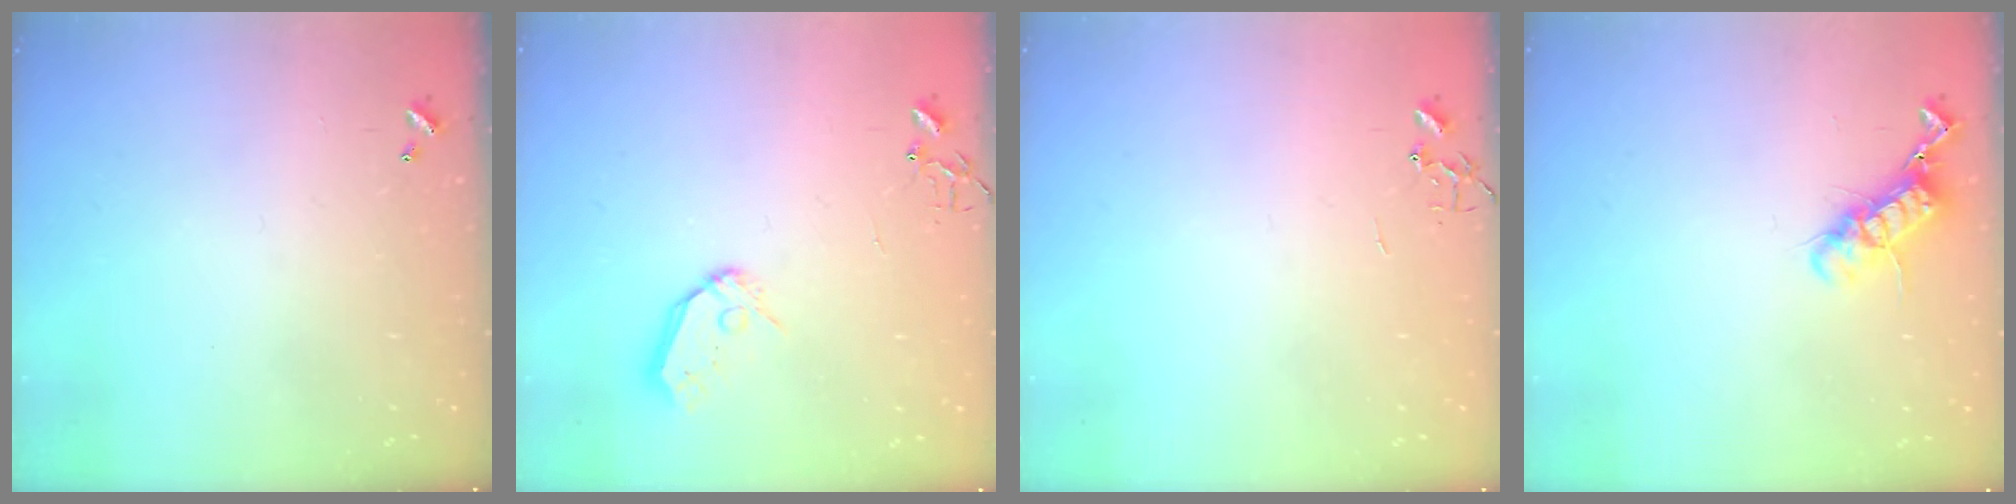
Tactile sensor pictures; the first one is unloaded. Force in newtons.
{"total": 8.6, "press": 8.6, "slide": 0.7}
{"total": 0.0}
{"total": 12.0, "press": 11.9, "slide": 0.7}